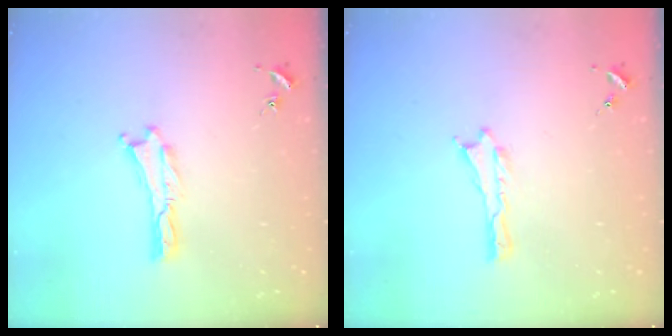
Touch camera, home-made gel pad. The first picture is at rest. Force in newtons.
{"total": 0.0}